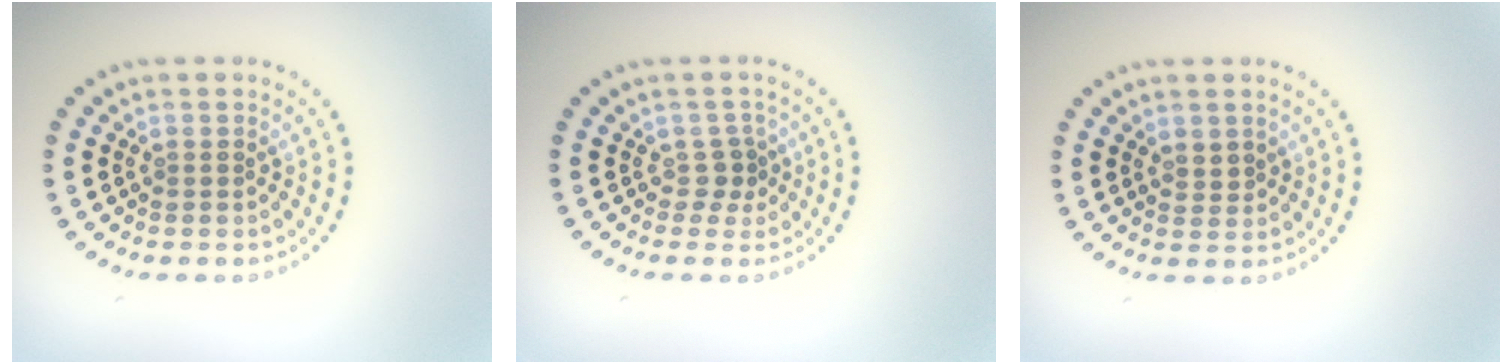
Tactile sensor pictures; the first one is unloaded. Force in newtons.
{"total": 1.5, "press": 1.0, "slide": 1.1}
{"total": 0.7, "press": 0.5, "slide": 0.4}